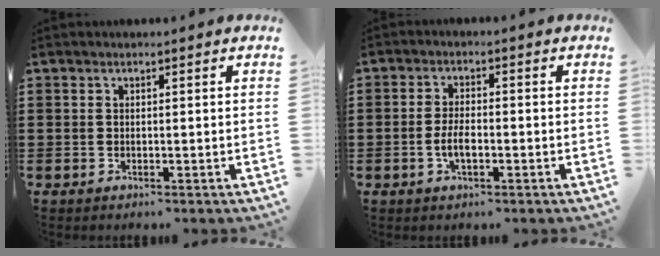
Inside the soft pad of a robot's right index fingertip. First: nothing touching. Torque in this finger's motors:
{"motor_torque": [1.61, 0.53, 0.36, 0.09]}